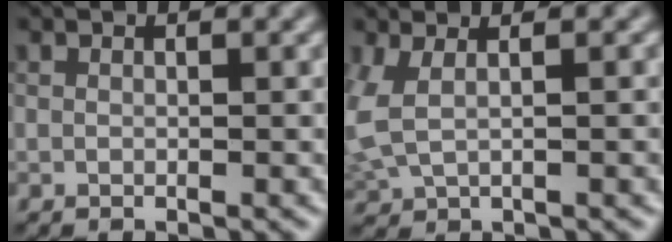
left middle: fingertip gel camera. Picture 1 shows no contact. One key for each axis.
{"total": 3.3, "fx": 0.6, "fy": 1.4, "fz": 2.9, "tx": -0.069, "ty": 0.002, "tz": 0.021}